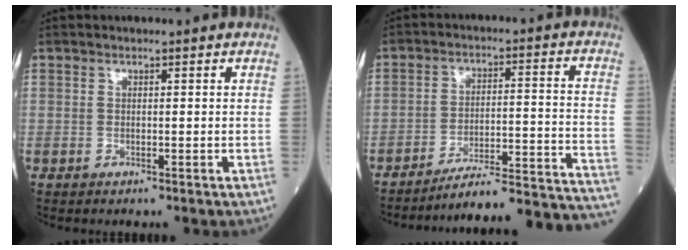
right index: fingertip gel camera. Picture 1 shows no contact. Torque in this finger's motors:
{"motor_torque": [0.23, -0.68, 0.18, 0.02]}